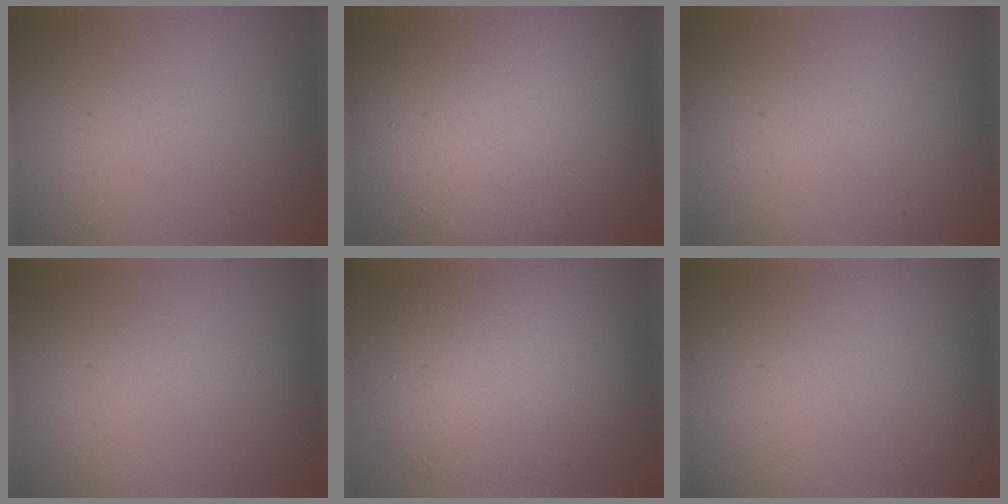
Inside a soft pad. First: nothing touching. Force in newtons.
{"total": 20.6, "press": 20.6, "slide": 1.1}
{"total": 0.0}
{"total": 0.0}
{"total": 7.1, "press": 7.1, "slide": 0.6}
{"total": 0.0}